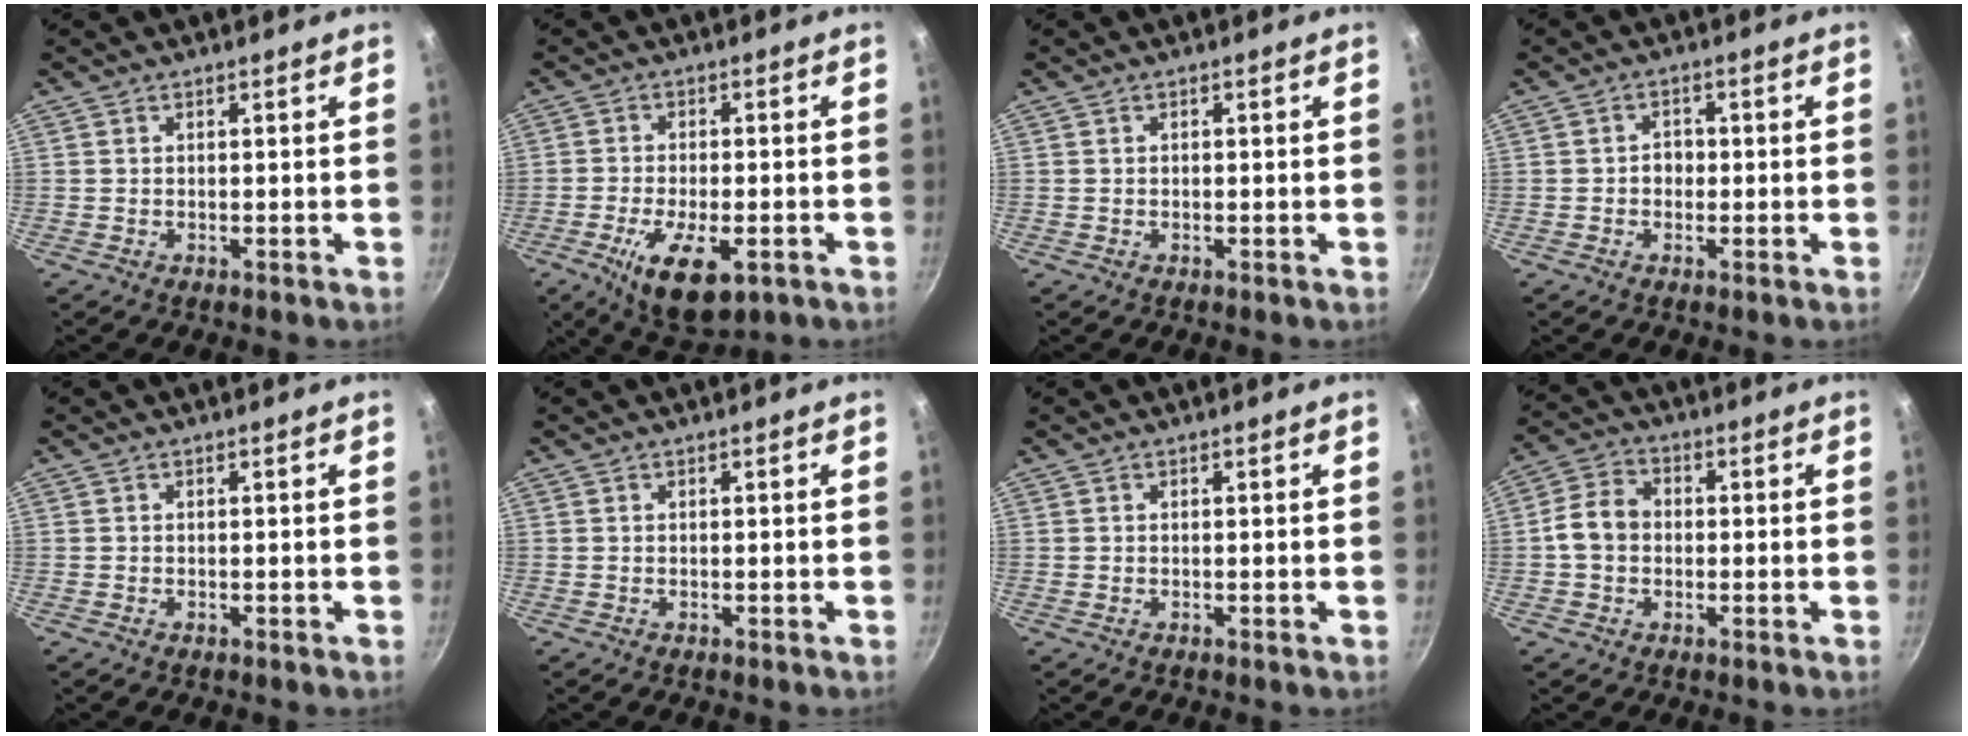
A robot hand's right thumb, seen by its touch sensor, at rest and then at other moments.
{"total": 11.2, "force": [-4.7, 4.9, 9.0], "torque": [-0.150, -0.002, -0.069]}
{"total": 0.0}
{"total": 2.6, "force": [-0.4, 2.1, 1.4], "torque": [-0.004, 0.008, -0.013]}
{"total": 0.0}
{"total": 0.0}
{"total": 0.0}
{"total": 7.1, "force": [-0.4, 5.6, 4.3], "torque": [-0.073, 0.023, -0.017]}